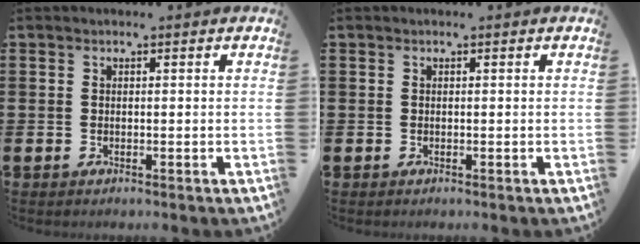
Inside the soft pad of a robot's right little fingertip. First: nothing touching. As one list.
[{"total": 0.0}]